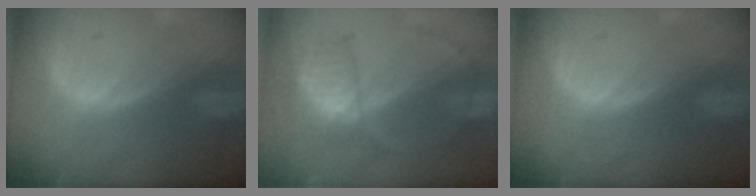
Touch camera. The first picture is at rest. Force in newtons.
{"total": 7.2, "press": 6.1, "slide": 3.9}
{"total": 0.0}